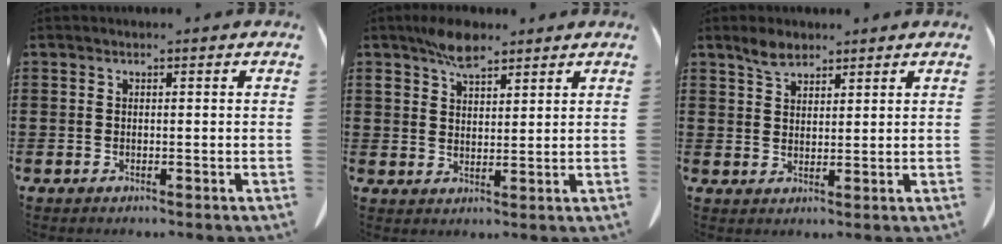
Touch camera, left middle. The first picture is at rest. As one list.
[{"total": 5.6, "force": [4.3, 2.2, 2.9], "torque": [-0.060, -0.004, 0.079]}, {"total": 3.2, "force": [2.6, 1.3, 1.4], "torque": [-0.033, 0.003, 0.049]}]